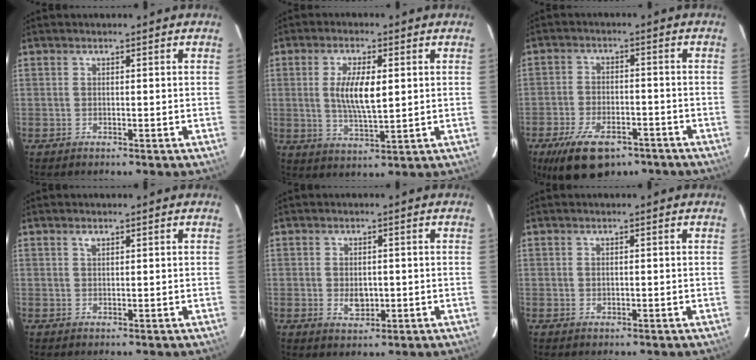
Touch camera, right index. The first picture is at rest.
{"total": 8.0, "force": [1.1, 2.6, 7.5], "torque": [-0.144, -0.002, 0.023]}
{"total": 13.6, "force": [-8.9, 6.5, 8.0], "torque": [-0.173, -0.017, -0.141]}
{"total": 0.8, "force": [0.6, 0.2, 0.5], "torque": [-0.010, 0.003, 0.011]}
{"total": 3.7, "force": [-0.5, 2.6, 2.7], "torque": [-0.046, -0.003, -0.004]}
{"total": 0.7, "force": [0.1, 0.7, 0.2], "torque": [-0.004, 0.000, 0.004]}